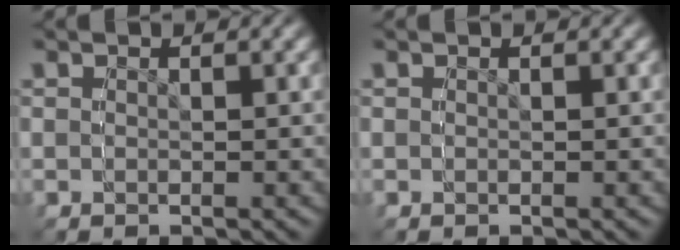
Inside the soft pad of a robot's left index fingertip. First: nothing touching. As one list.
[{"total": 0.0}]